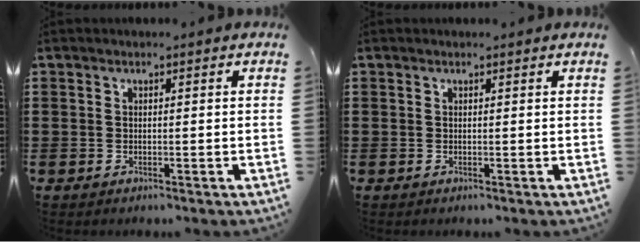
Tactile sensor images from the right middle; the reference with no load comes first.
{"total": 0.0}